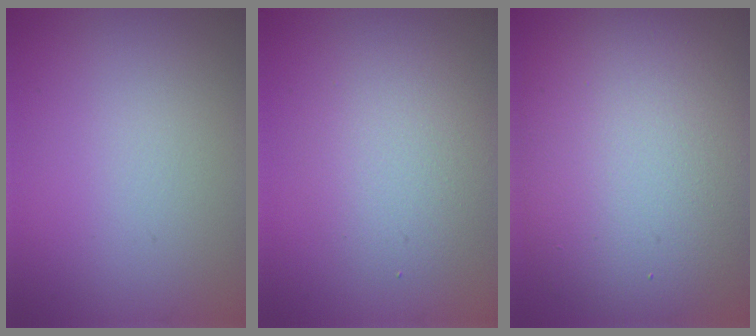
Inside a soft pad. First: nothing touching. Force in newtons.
{"total": 3.2, "press": 3.2, "slide": 0.2}
{"total": 13.0, "press": 13.0, "slide": 0.6}